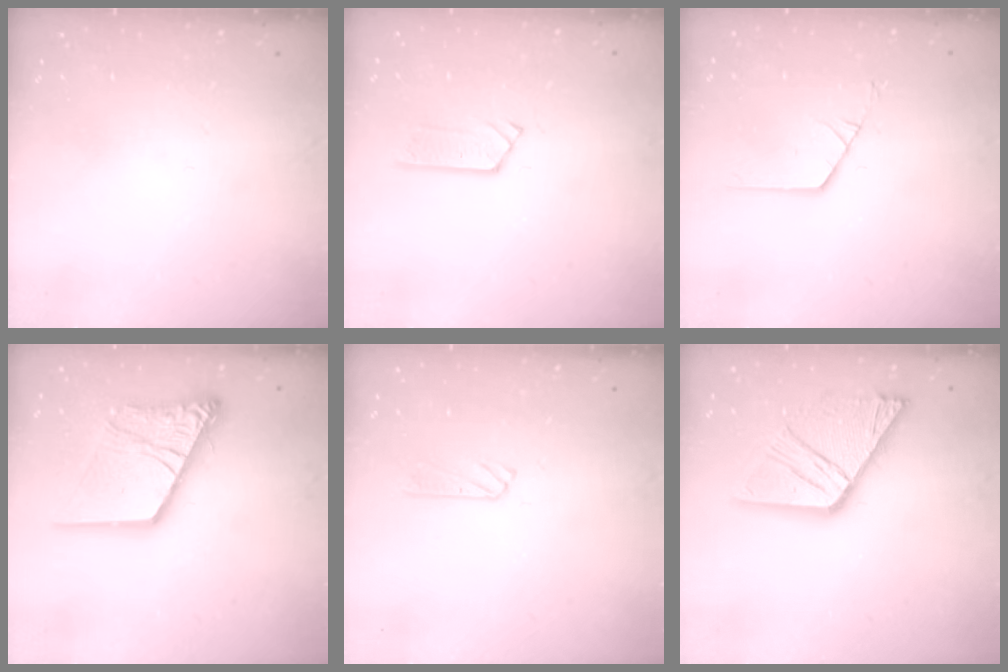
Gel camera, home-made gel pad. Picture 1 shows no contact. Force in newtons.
{"total": 4.3, "press": 4.2, "slide": 0.3}
{"total": 2.9, "press": 2.9, "slide": 0.2}
{"total": 18.7, "press": 18.6, "slide": 2.5}
{"total": 5.7, "press": 5.7, "slide": 0.0}
{"total": 19.2, "press": 19.1, "slide": 2.1}